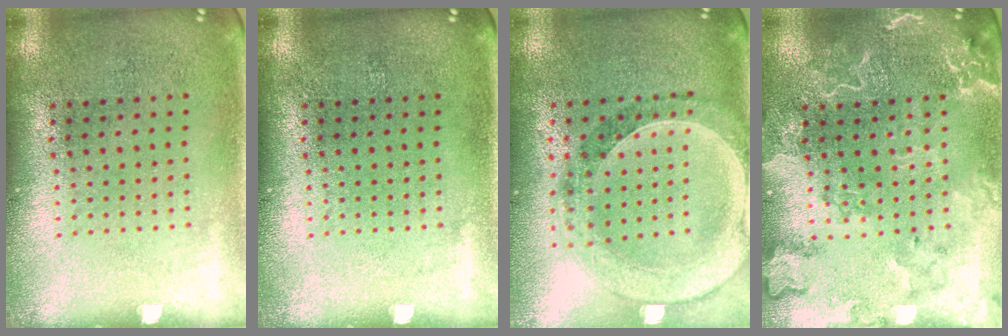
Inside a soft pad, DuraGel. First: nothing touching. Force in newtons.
{"total": 0.0}
{"total": 1.5, "press": 1.5, "slide": 0.3}
{"total": 2.6, "press": 2.4, "slide": 1.0}